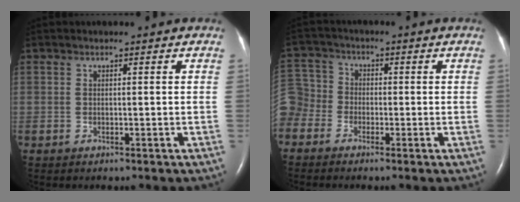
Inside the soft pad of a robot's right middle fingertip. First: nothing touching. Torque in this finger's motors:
{"motor_torque": [0.90, -0.79, 0.24, 0.06]}